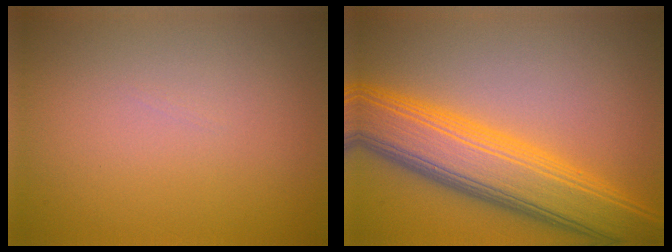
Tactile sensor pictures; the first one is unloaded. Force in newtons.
{"total": 9.2, "press": 9.2, "slide": 0.2}